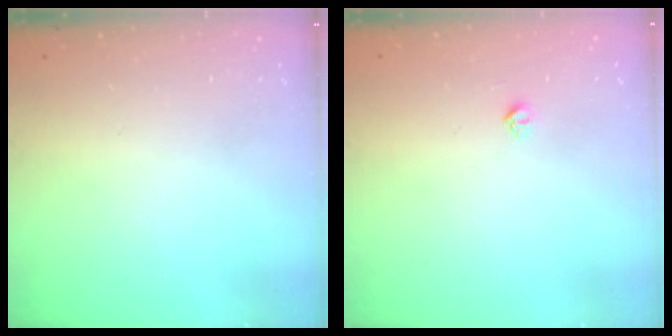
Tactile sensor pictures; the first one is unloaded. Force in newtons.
{"total": 3.6, "press": 3.6, "slide": 0.3}